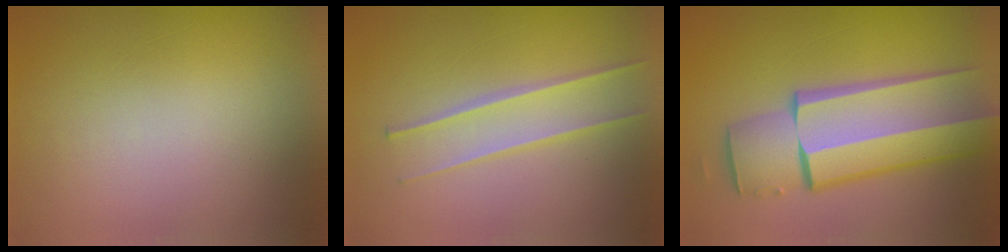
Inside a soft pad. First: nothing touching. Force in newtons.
{"total": 2.4}
{"total": 9.4}